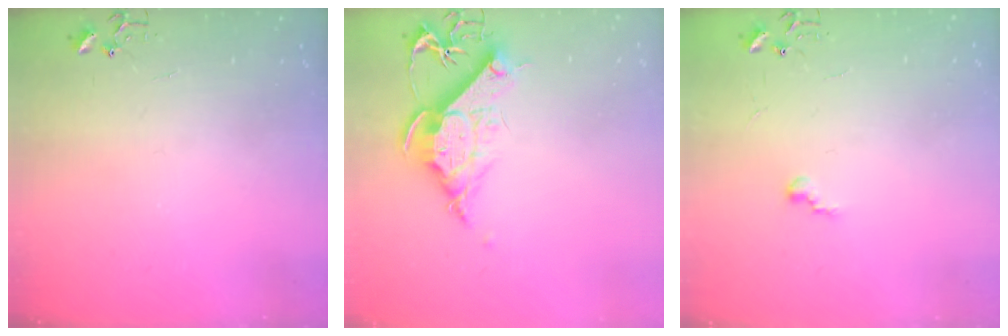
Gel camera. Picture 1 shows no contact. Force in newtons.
{"total": 12.5, "press": 12.4, "slide": 1.5}
{"total": 5.7, "press": 5.7, "slide": 0.5}